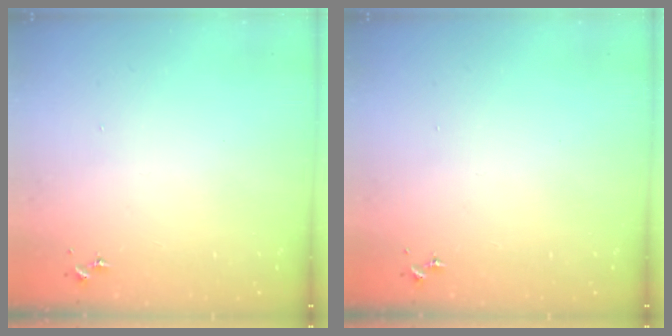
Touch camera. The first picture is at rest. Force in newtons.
{"total": 0.0}